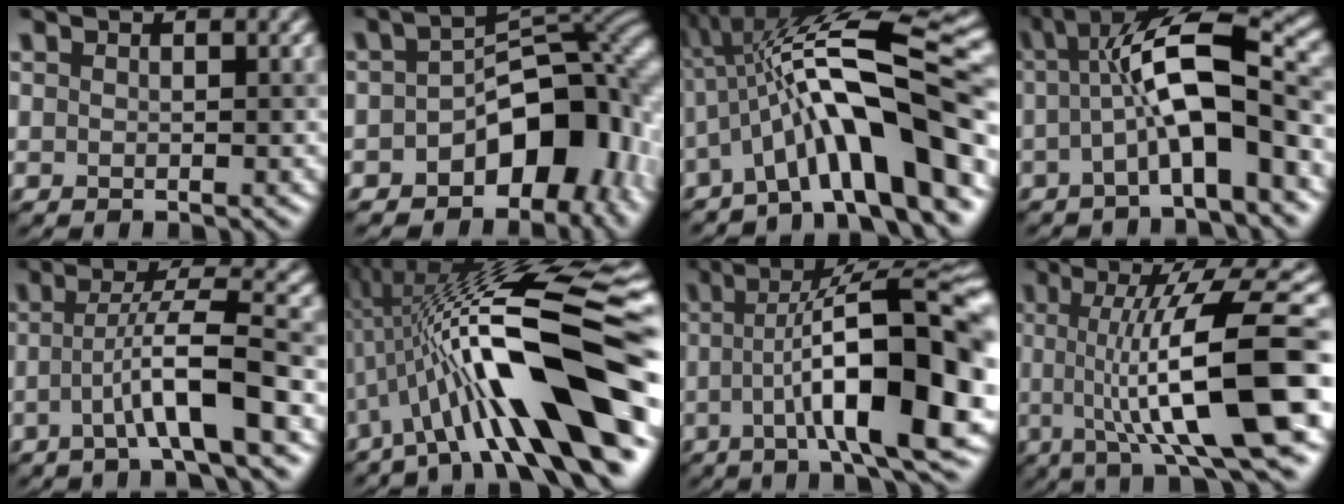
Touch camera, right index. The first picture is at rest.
{"total": 11.5, "force": [-4.1, 7.1, 8.1], "torque": [-0.078, 0.001, -0.066]}
{"total": 11.7, "force": [-2.9, 2.8, 11.0], "torque": [-0.165, 0.026, -0.049]}
{"total": 9.0, "force": [-0.9, 2.2, 8.7], "torque": [-0.135, 0.019, -0.019]}
{"total": 5.7, "force": [-1.6, 0.4, 5.4], "torque": [-0.092, 0.014, -0.033]}
{"total": 14.6, "force": [-2.0, 3.5, 14.0], "torque": [-0.222, 0.029, -0.032]}
{"total": 13.3, "force": [-1.3, 2.8, 12.9], "torque": [-0.177, 0.016, -0.017]}
{"total": 12.7, "force": [-0.5, 2.7, 12.4], "torque": [-0.167, 0.007, -0.006]}